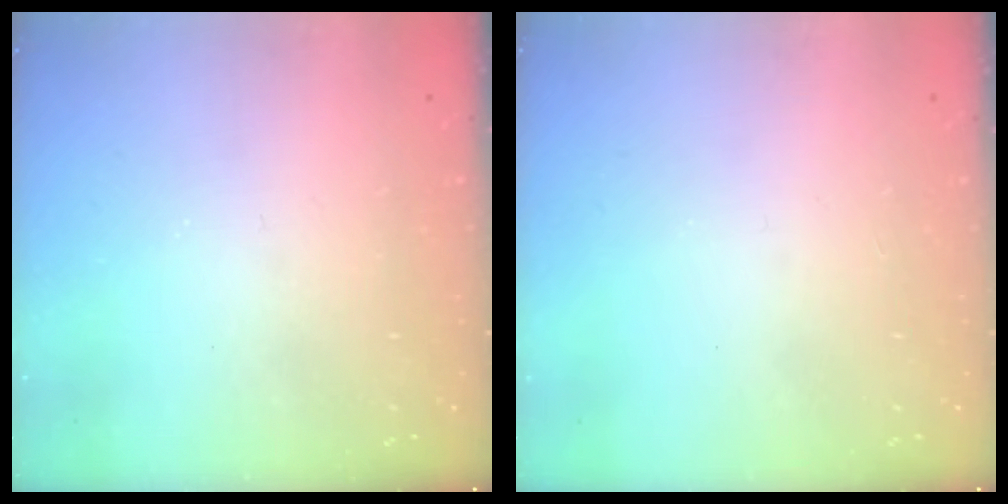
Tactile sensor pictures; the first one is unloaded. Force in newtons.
{"total": 0.0}